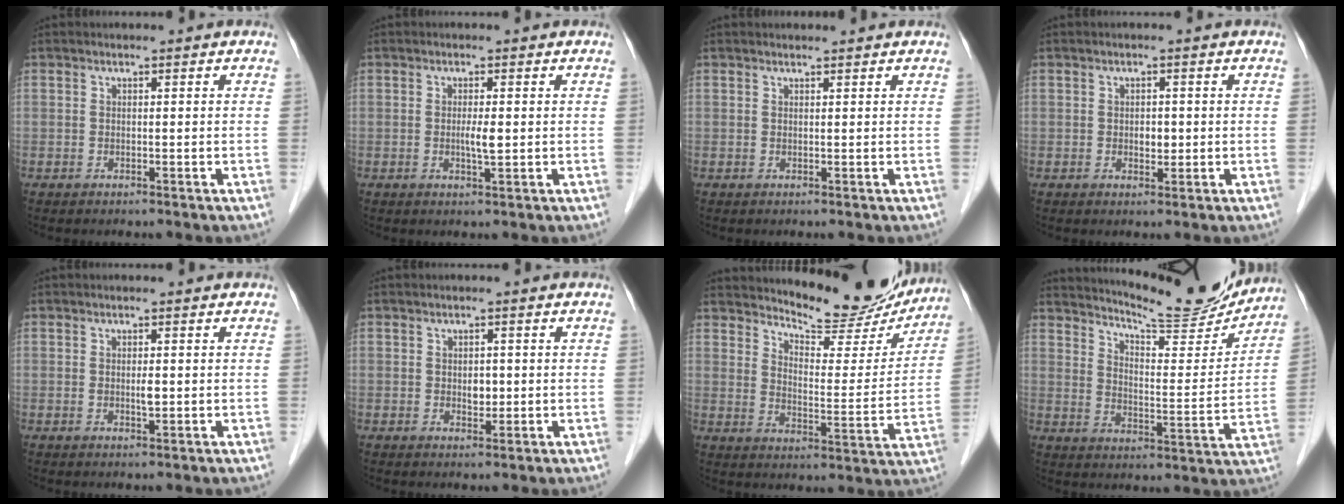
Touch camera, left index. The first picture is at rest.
{"total": 2.1, "force": [0.0, 0.3, 2.1], "torque": [-0.041, -0.002, 0.001]}
{"total": 1.5, "force": [1.5, 0.1, 0.3], "torque": [-0.007, 0.010, 0.022]}
{"total": 1.8, "force": [-0.1, 1.2, 1.3], "torque": [-0.022, 0.001, 0.001]}
{"total": 1.3, "force": [0.1, 0.3, 1.3], "torque": [-0.023, -0.001, 0.002]}
{"total": 1.8, "force": [0.1, 1.2, 1.4], "torque": [-0.022, -0.001, 0.004]}
{"total": 15.5, "force": [14.8, 3.1, 3.7], "torque": [-0.050, -0.034, 0.193]}
{"total": 16.4, "force": [15.5, 1.0, 5.1], "torque": [-0.086, -0.040, 0.215]}